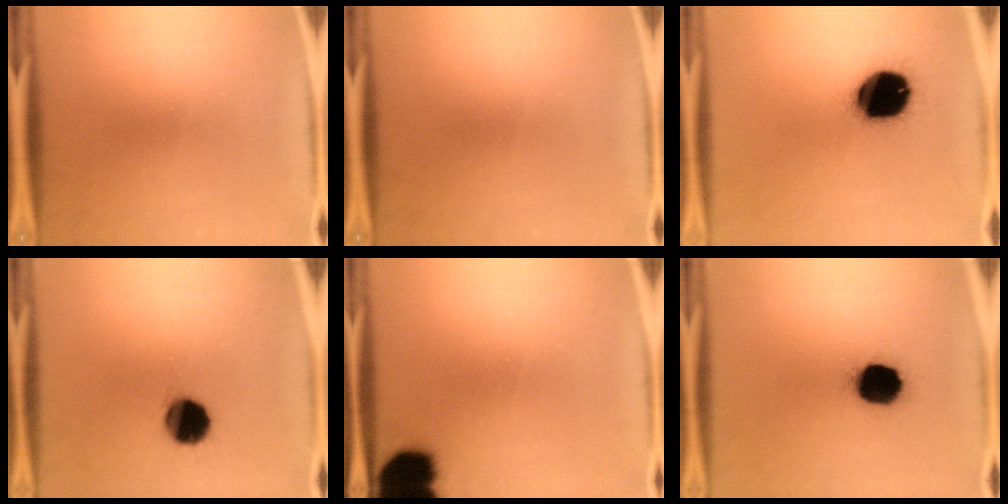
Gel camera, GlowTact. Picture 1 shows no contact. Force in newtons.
{"total": 0.0}
{"total": 19.8}
{"total": 11.2}
{"total": 17.2}
{"total": 13.3}